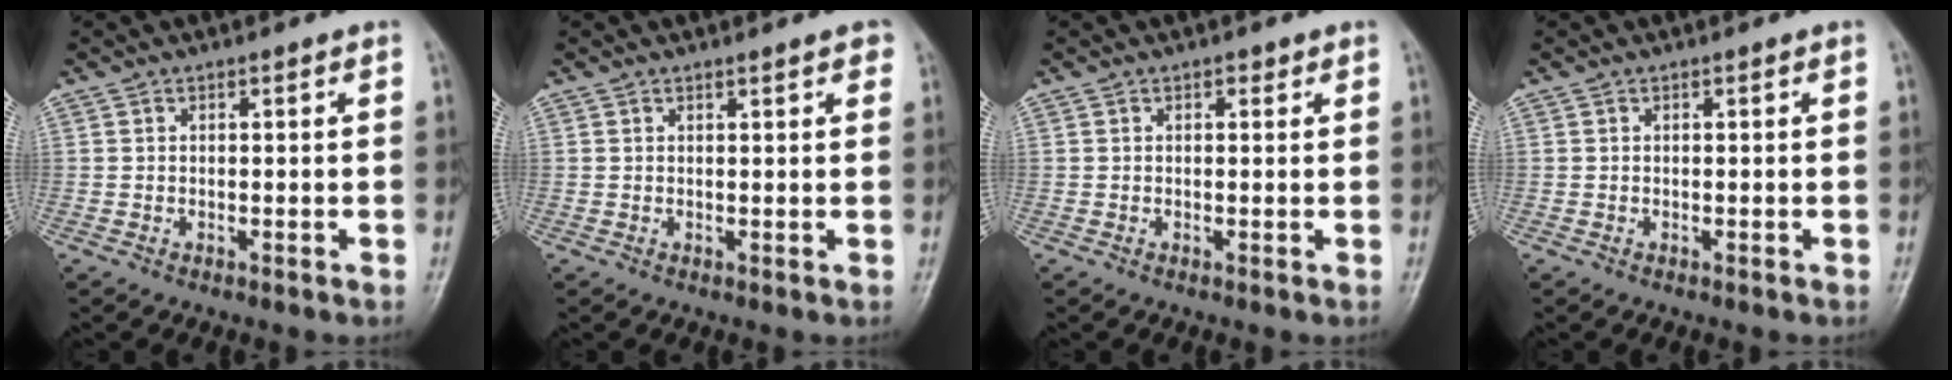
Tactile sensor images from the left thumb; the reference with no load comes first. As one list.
[{"total": 1.9, "force": [1.3, 0.5, 1.2], "torque": [-0.010, -0.003, 0.013]}, {"total": 1.0, "force": [0.6, 0.7, 0.5], "torque": [0.002, -0.002, 0.005]}, {"total": 0.0}]